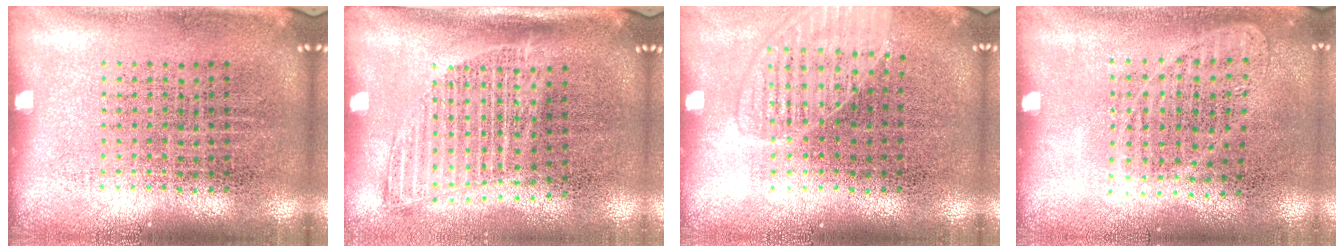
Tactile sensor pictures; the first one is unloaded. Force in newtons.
{"total": 1.3, "press": 1.1, "slide": 0.7}
{"total": 1.4, "press": 1.4, "slide": 0.2}
{"total": 0.9, "press": 0.9, "slide": 0.3}